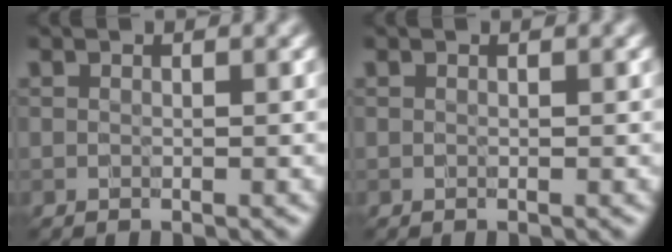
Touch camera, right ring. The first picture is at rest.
{"total": 0.0}